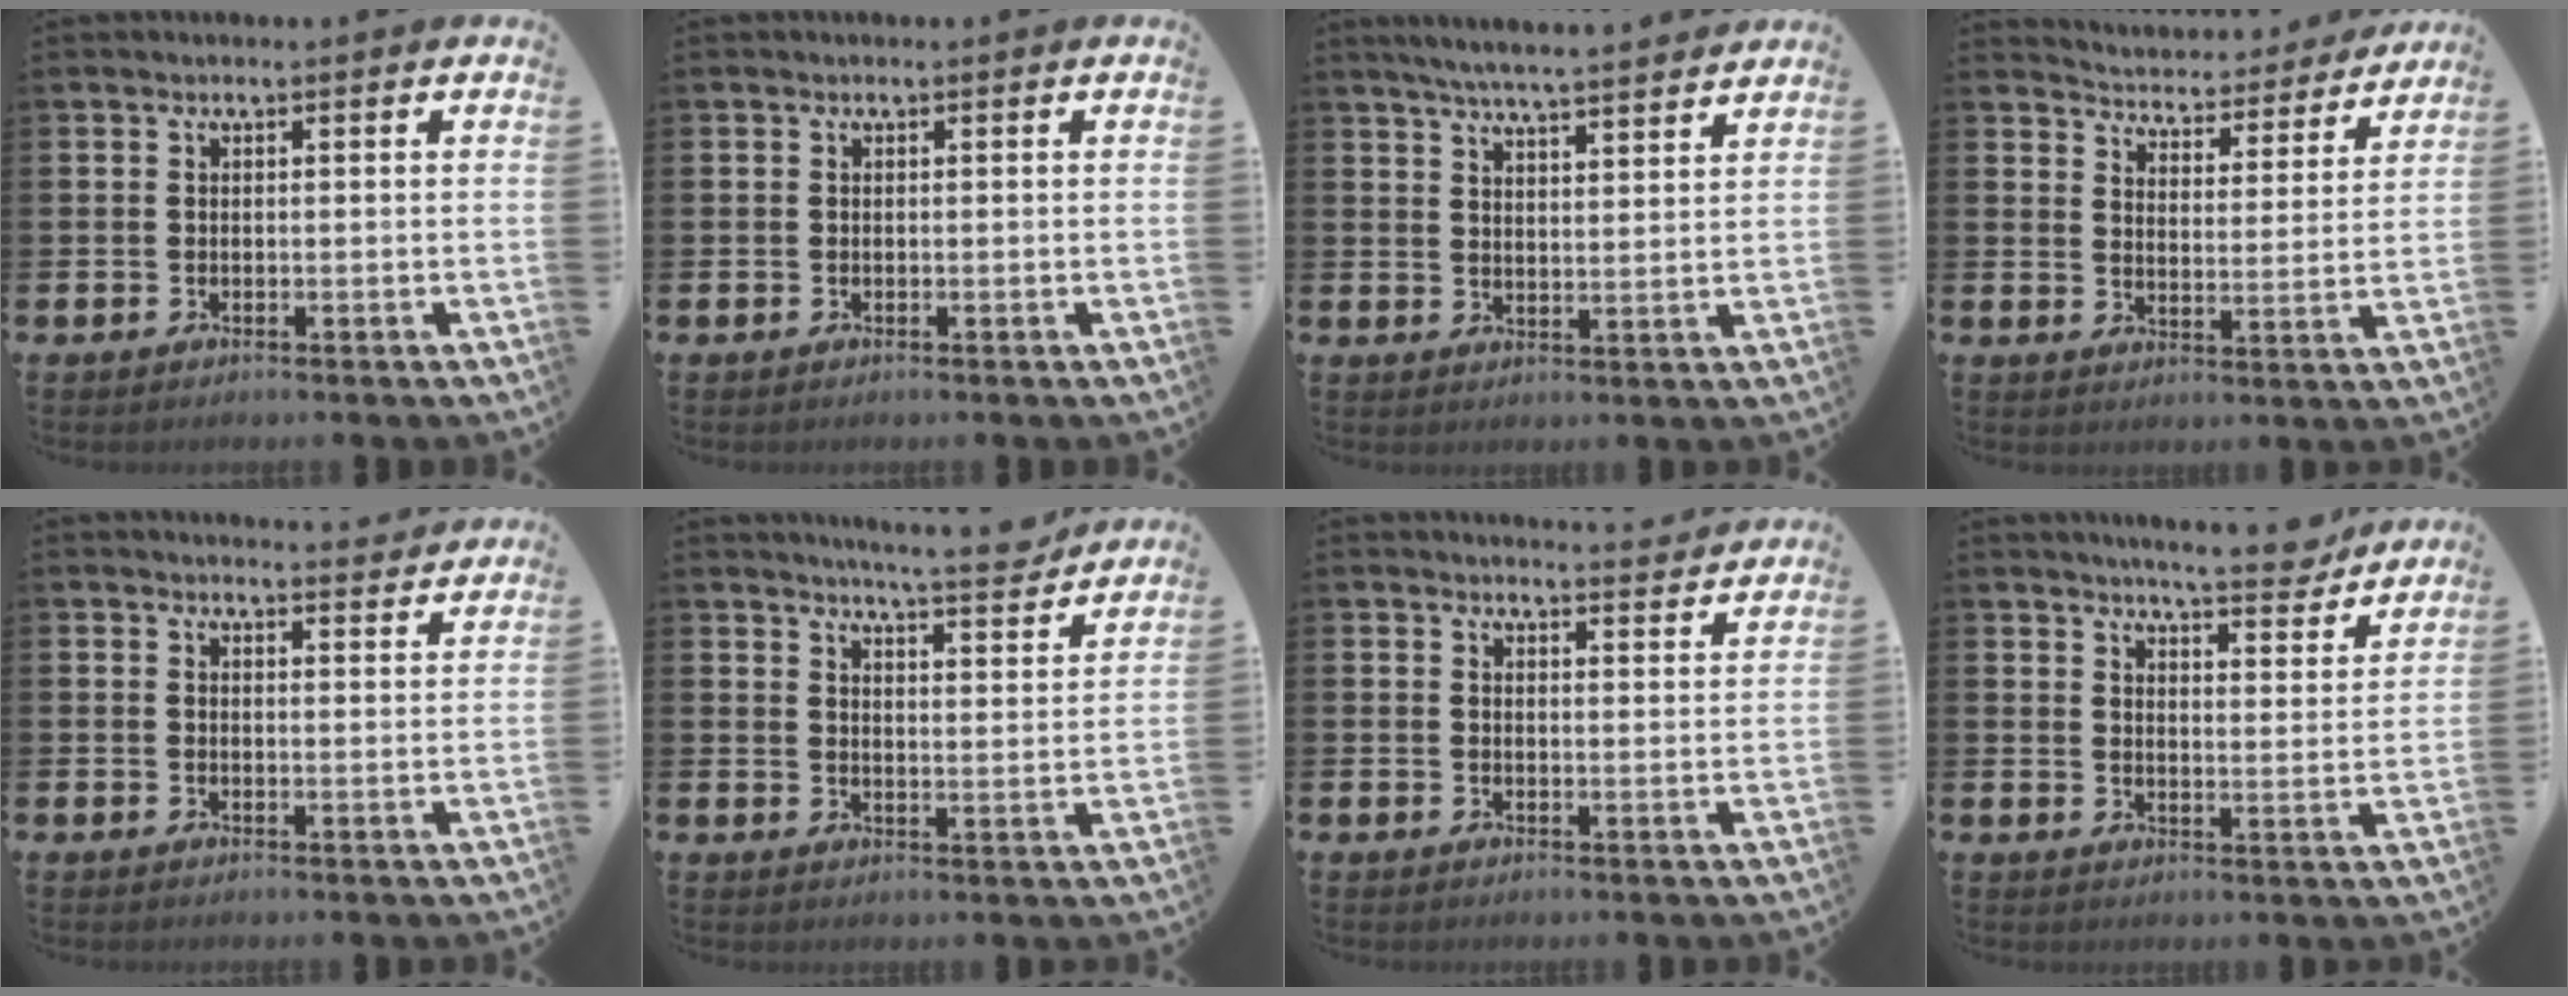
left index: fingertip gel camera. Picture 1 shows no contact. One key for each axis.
{"total": 0.0}
{"total": 5.8, "fx": 5.6, "fy": -0.3, "fz": 1.3, "tx": -0.039, "ty": -0.033, "tz": 0.099}
{"total": 4.6, "fx": 4.5, "fy": 0.8, "fz": 0.1, "tx": -0.022, "ty": -0.043, "tz": 0.074}
{"total": 2.8, "fx": 2.8, "fy": 0.1, "fz": -0.1, "tx": 0.017, "ty": -0.025, "tz": 0.046}
{"total": 6.5, "fx": 6.3, "fy": 0.0, "fz": 1.4, "tx": -0.025, "ty": -0.045, "tz": 0.109}
{"total": 3.3, "fx": 3.3, "fy": -0.1, "fz": -0.1, "tx": 0.008, "ty": -0.026, "tz": 0.056}
{"total": 6.9, "fx": 6.6, "fy": 0.5, "fz": 1.8, "tx": -0.032, "ty": -0.042, "tz": 0.114}